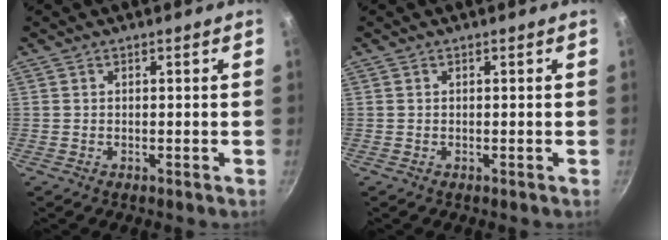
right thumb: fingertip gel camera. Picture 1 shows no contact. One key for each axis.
{"total": 0.0}